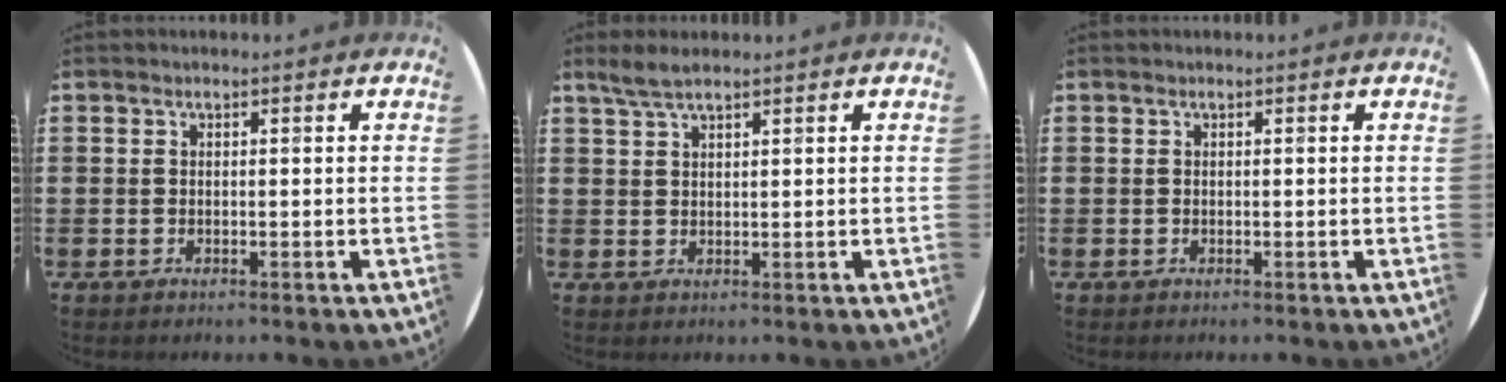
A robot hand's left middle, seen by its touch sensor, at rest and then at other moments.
{"total": 2.6, "force": [2.1, 0.4, 1.5], "torque": [-0.032, 0.004, 0.037]}
{"total": 0.0}